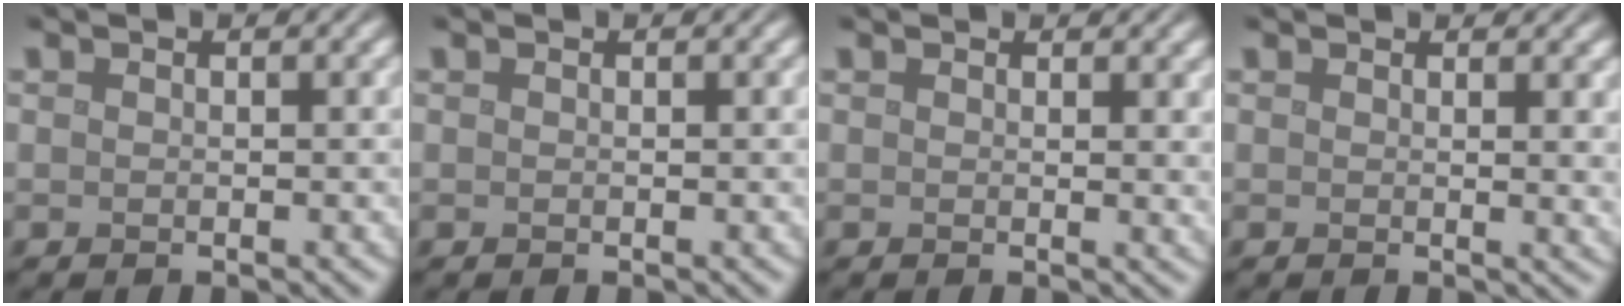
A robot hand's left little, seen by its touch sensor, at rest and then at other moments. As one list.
[{"total": 0.0}, {"total": 2.1, "force": [1.2, 0.7, 1.6], "torque": [-0.009, 0.000, 0.015]}, {"total": 3.1, "force": [1.4, 1.1, 2.5], "torque": [-0.015, 0.002, 0.015]}]